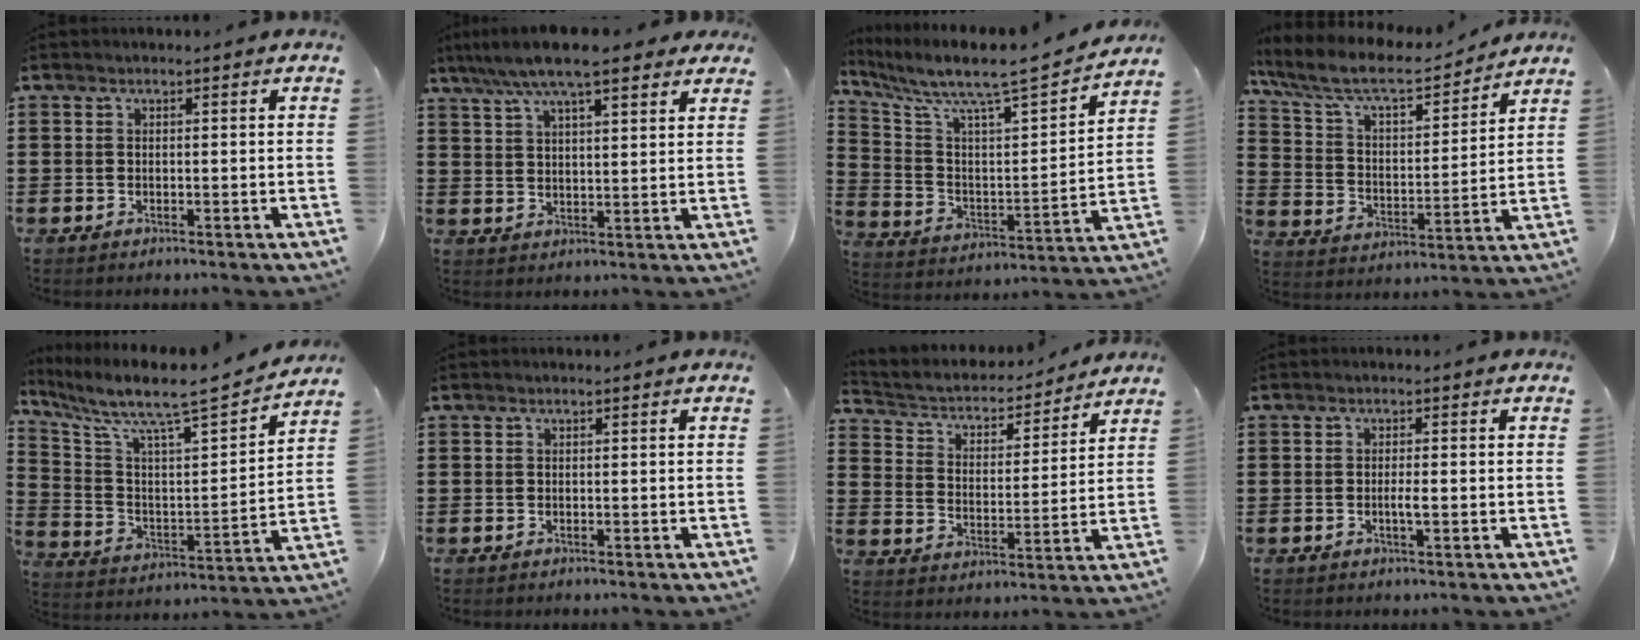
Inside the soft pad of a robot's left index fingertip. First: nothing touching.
{"total": 8.6, "force": [6.8, 1.5, 5.1], "torque": [-0.117, -0.008, 0.122]}
{"total": 7.2, "force": [6.3, 0.3, 3.6], "torque": [-0.101, -0.057, 0.096]}
{"total": 8.8, "force": [7.5, 2.0, 4.2], "torque": [-0.112, -0.041, 0.124]}
{"total": 7.9, "force": [6.6, 0.7, 4.2], "torque": [-0.116, -0.057, 0.103]}
{"total": 0.0}
{"total": 3.5, "force": [3.2, 1.1, 0.8], "torque": [-0.038, -0.028, 0.045]}
{"total": 1.7, "force": [-0.4, 0.1, 1.7], "torque": [-0.030, -0.002, -0.007]}